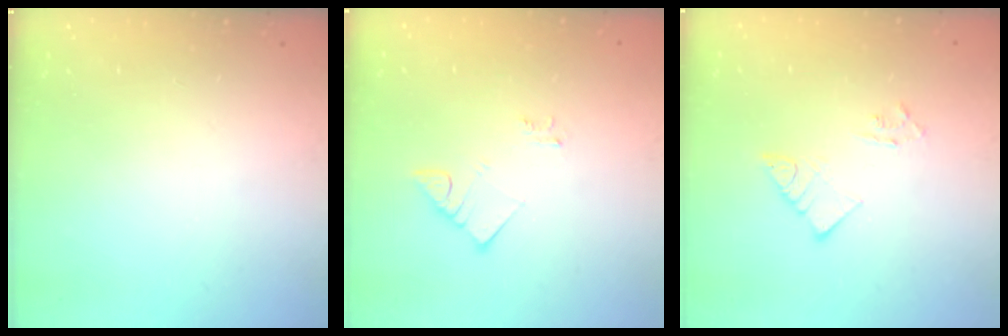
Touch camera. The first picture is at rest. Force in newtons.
{"total": 3.3, "press": 3.3, "slide": 0.1}
{"total": 5.5, "press": 5.5, "slide": 0.4}